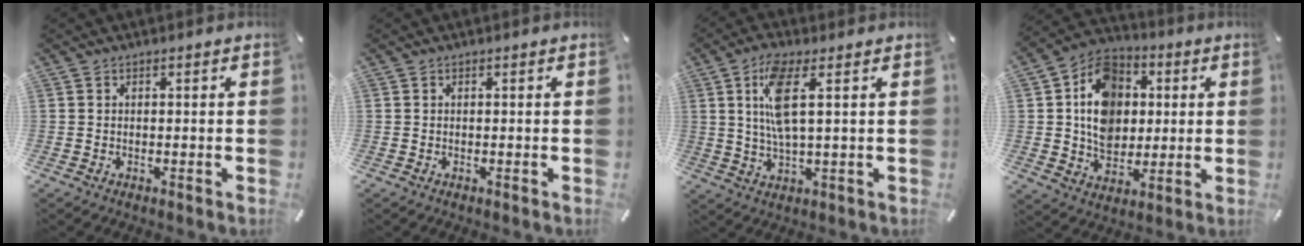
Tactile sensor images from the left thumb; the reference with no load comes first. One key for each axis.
{"total": 0.0}
{"total": 9.5, "fx": 2.6, "fy": 2.8, "fz": 8.8, "tx": -0.193, "ty": -0.004, "tz": 0.040}
{"total": 13.7, "fx": 1.0, "fy": 11.4, "fz": 7.6, "tx": -0.146, "ty": 0.017, "tz": 0.017}